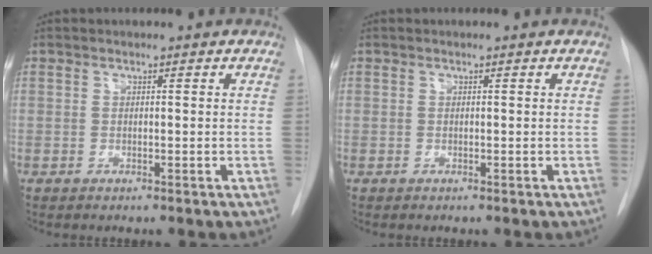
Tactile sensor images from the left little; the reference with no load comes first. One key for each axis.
{"total": 0.0}